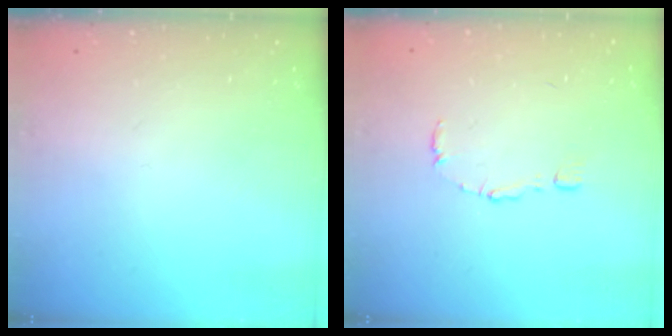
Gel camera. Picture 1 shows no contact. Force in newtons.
{"total": 5.8, "press": 5.8, "slide": 0.5}